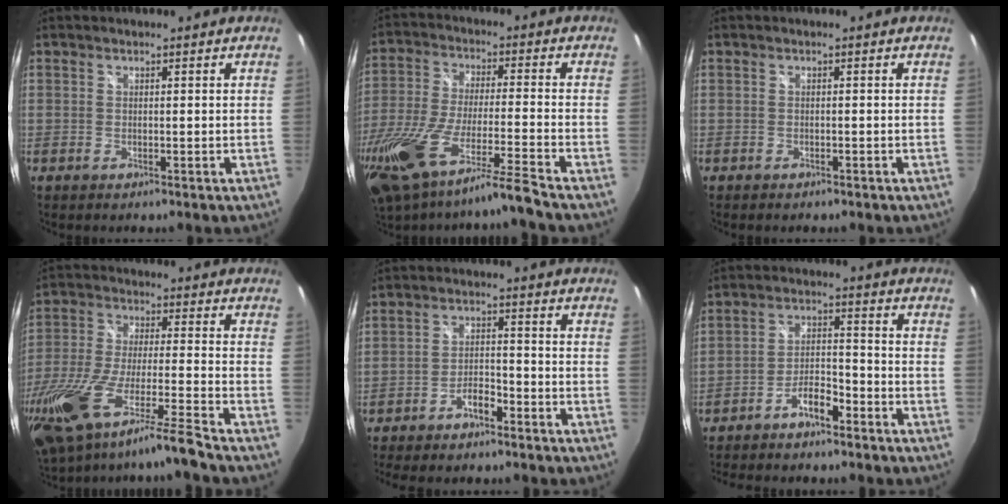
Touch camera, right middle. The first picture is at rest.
{"total": 19.7, "force": [-15.1, 0.3, 12.6], "torque": [-0.251, -0.060, -0.268]}
{"total": 1.3, "force": [-1.0, 0.6, 0.4], "torque": [-0.010, -0.002, -0.015]}
{"total": 19.5, "force": [-14.7, 0.3, 12.8], "torque": [-0.249, -0.059, -0.259]}
{"total": 6.5, "force": [-5.3, 2.0, 3.3], "torque": [-0.076, 0.008, -0.090]}
{"total": 7.5, "force": [-6.1, 2.0, 3.9], "torque": [-0.084, 0.022, -0.105]}